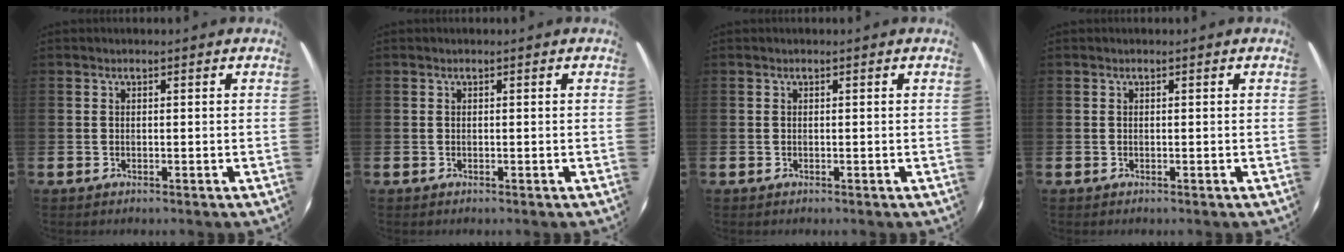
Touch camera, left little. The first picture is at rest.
{"total": 0.0}
{"total": 0.0}
{"total": 0.0}